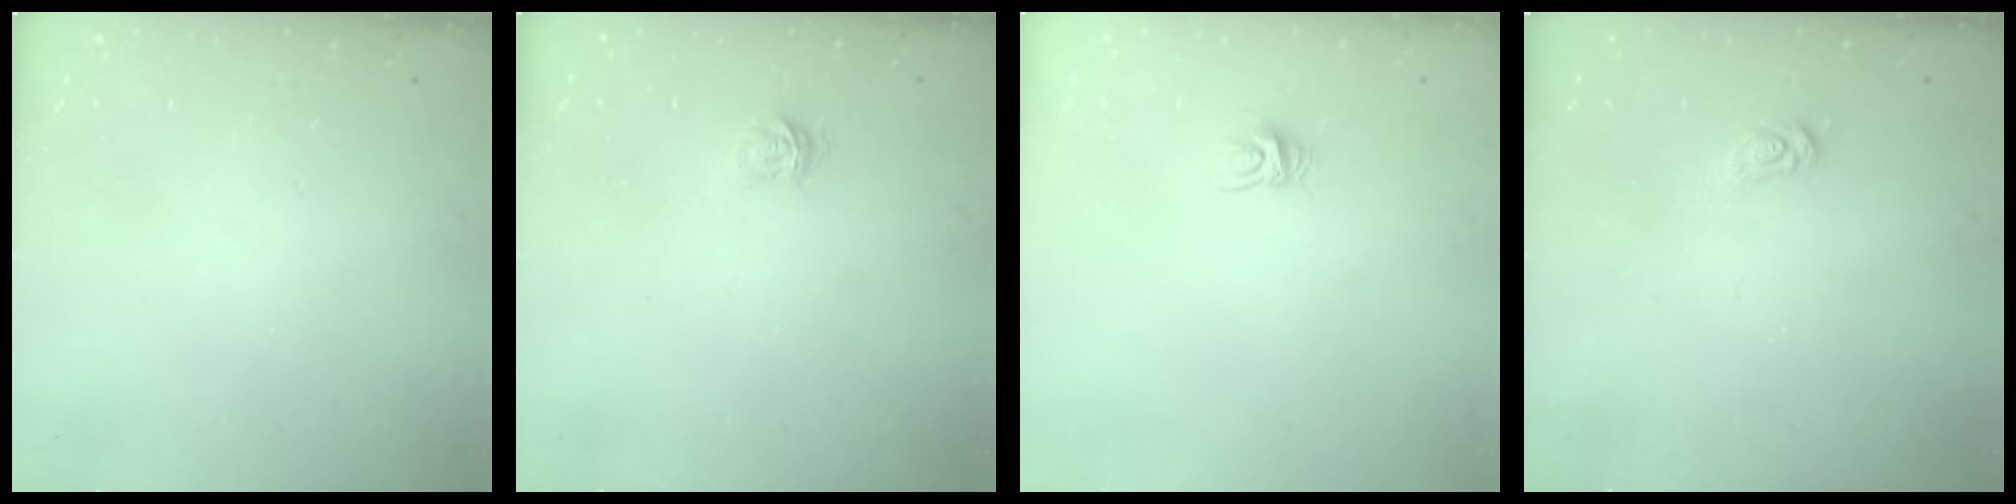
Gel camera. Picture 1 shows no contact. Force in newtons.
{"total": 3.1, "press": 3.1, "slide": 0.3}
{"total": 4.6, "press": 4.6, "slide": 0.2}
{"total": 3.8, "press": 3.8, "slide": 0.4}